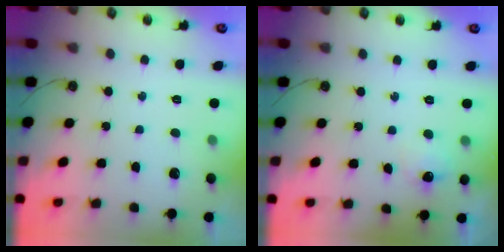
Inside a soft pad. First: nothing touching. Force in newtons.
{"total": 6.4, "press": 6.3, "slide": 0.8}